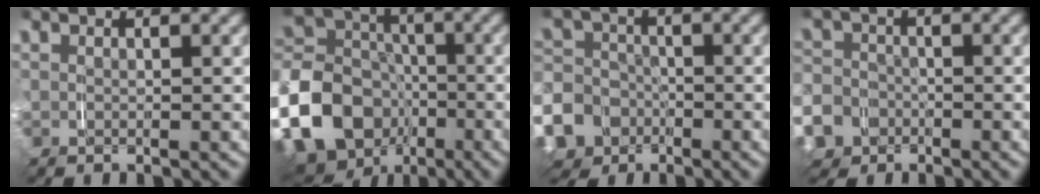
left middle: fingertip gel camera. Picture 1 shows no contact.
{"total": 16.3, "force": [-6.6, 13.9, 5.4], "torque": [-0.150, -0.063, -0.113]}
{"total": 13.7, "force": [-6.5, 11.7, 3.1], "torque": [-0.084, -0.062, -0.114]}
{"total": 10.9, "force": [-5.5, 9.2, 2.3], "torque": [-0.064, -0.047, -0.101]}